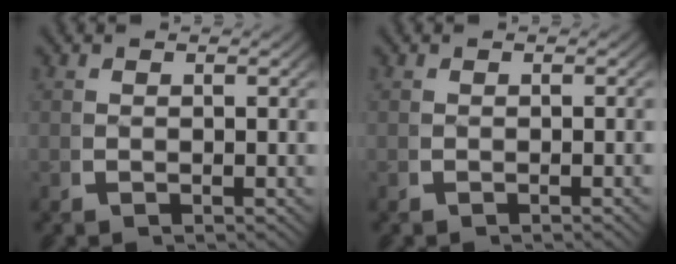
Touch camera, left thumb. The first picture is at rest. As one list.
[{"total": 0.7, "force": [-0.3, -0.1, 0.6], "torque": [-0.011, 0.006, -0.005]}]